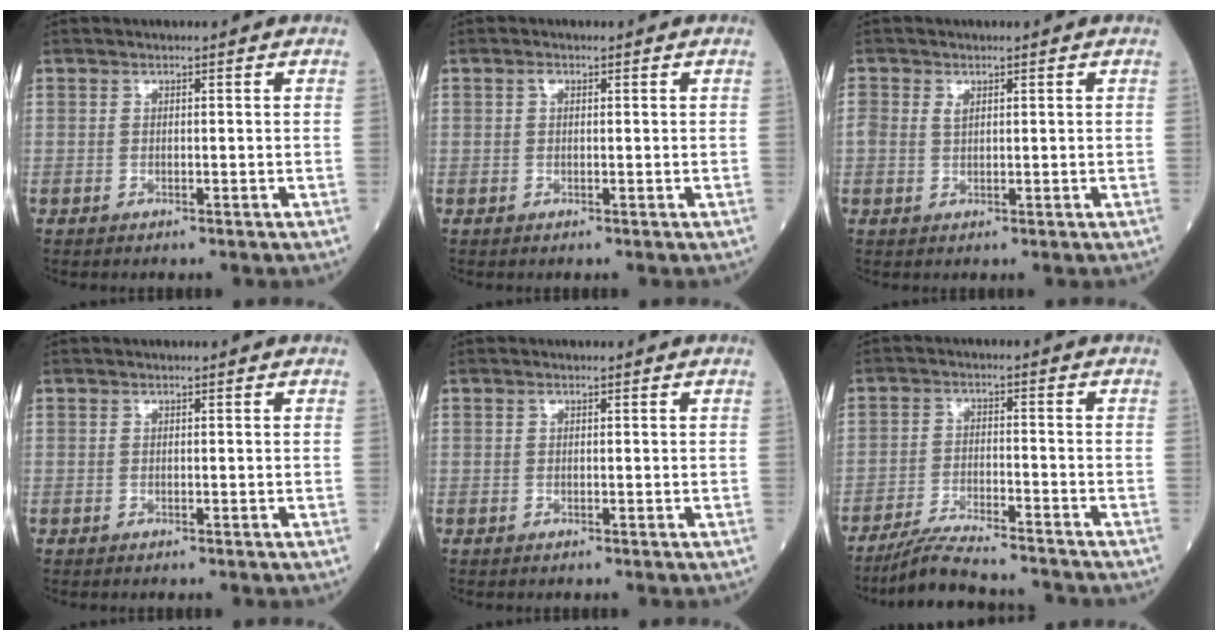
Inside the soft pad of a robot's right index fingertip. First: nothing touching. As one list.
[{"total": 0.8, "force": [0.3, 0.5, 0.5], "torque": [-0.012, 0.004, 0.004]}, {"total": 2.2, "force": [0.8, 1.5, 1.5], "torque": [-0.039, 0.014, 0.021]}, {"total": 0.0}, {"total": 0.0}, {"total": 10.2, "force": [-9.4, 0.6, 3.9], "torque": [-0.068, -0.012, -0.159]}]